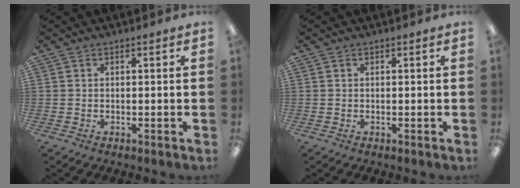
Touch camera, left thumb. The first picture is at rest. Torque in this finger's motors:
{"motor_torque": [-0.02, 0.02, -0.17, 0.10, 0.00]}